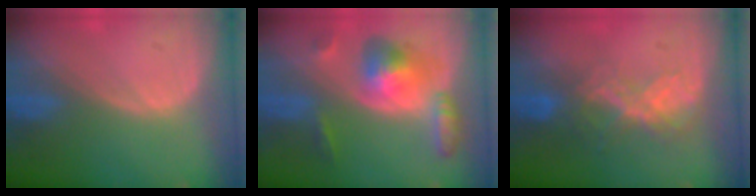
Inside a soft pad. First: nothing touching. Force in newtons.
{"total": 7.9, "press": 7.9, "slide": 0.5}
{"total": 6.6, "press": 5.8, "slide": 3.2}